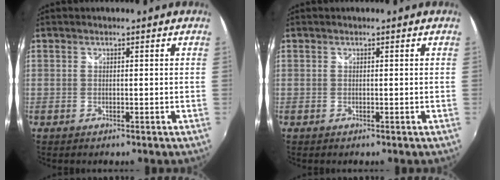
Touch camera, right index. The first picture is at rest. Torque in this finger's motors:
{"motor_torque": [0.04, 0.06, 0.00, 0.00]}